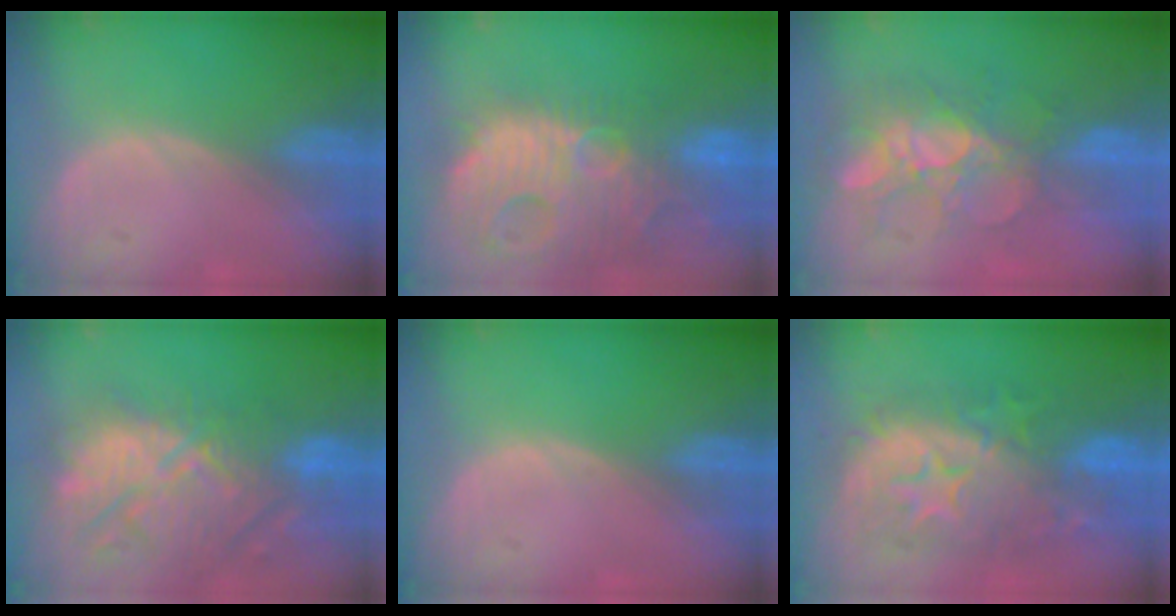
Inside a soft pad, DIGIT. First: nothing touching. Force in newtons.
{"total": 15.0, "press": 13.0, "slide": 7.4}
{"total": 9.8, "press": 8.5, "slide": 4.8}
{"total": 13.1, "press": 12.3, "slide": 4.5}
{"total": 0.0}
{"total": 12.0, "press": 11.9, "slide": 1.2}